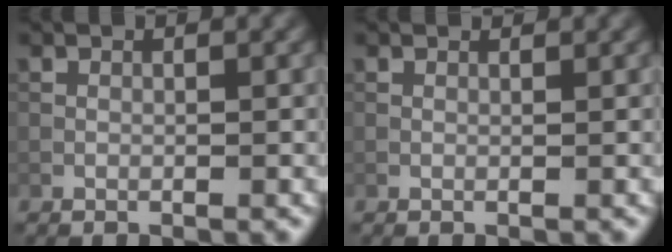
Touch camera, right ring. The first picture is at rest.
{"total": 0.7, "force": [0.6, 0.1, 0.2], "torque": [-0.008, -0.002, 0.005]}